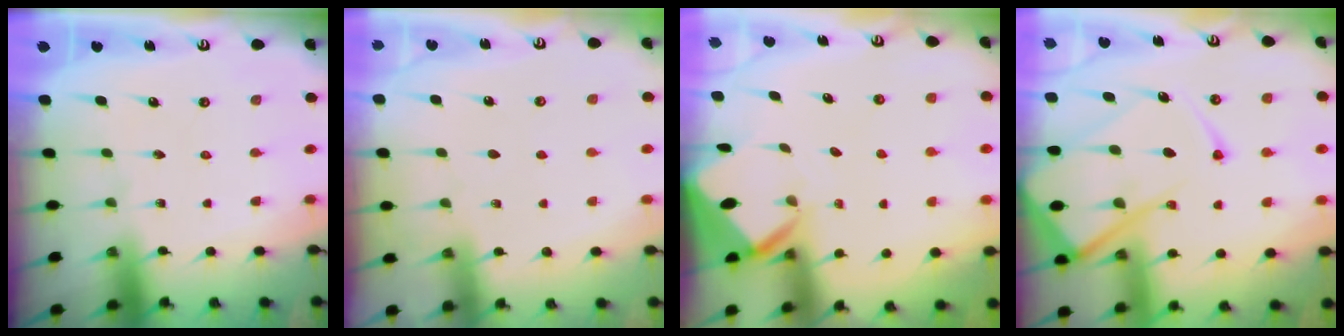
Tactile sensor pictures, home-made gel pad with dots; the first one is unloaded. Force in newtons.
{"total": 3.2, "press": 3.2, "slide": 0.3}
{"total": 3.7, "press": 3.7, "slide": 0.2}
{"total": 18.5, "press": 18.3, "slide": 2.1}